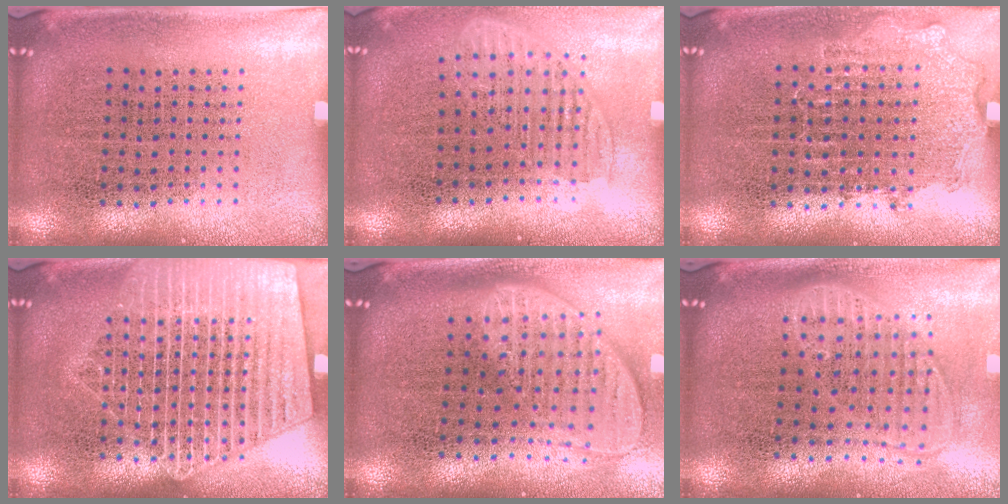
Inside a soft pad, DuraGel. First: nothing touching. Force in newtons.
{"total": 1.4, "press": 1.2, "slide": 0.8}
{"total": 0.8, "press": 0.7, "slide": 0.2}
{"total": 3.8, "press": 3.8, "slide": 0.4}
{"total": 2.0, "press": 1.6, "slide": 1.1}
{"total": 1.8, "press": 1.4, "slide": 1.0}